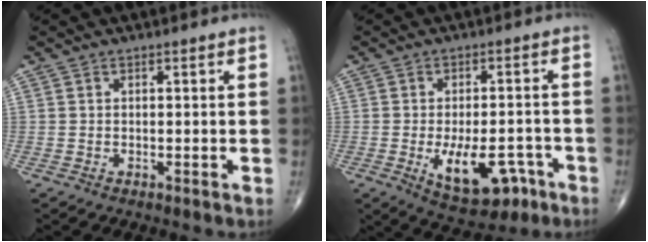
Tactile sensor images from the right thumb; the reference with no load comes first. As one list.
[{"total": 11.6, "force": [-4.3, 6.0, 9.0], "torque": [-0.117, 0.016, -0.051]}]